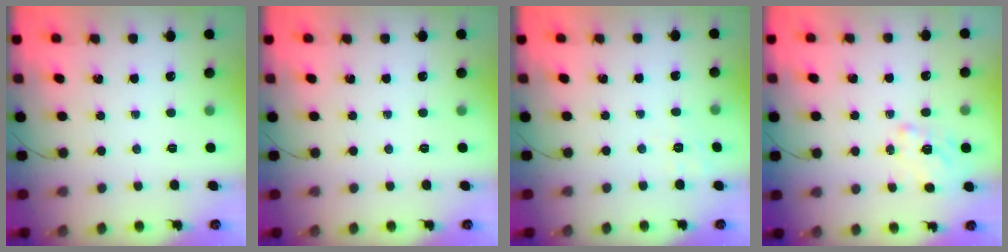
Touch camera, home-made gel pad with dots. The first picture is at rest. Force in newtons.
{"total": 0.0}
{"total": 1.9, "press": 0.2, "slide": 1.9}
{"total": 1.4, "press": 1.2, "slide": 0.8}